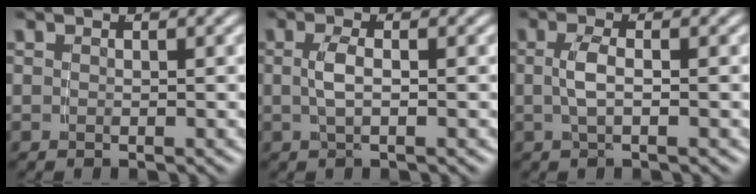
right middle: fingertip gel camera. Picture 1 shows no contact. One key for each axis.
{"total": 1.7, "fx": -0.2, "fy": 0.0, "fz": 1.7, "tx": -0.039, "ty": -0.001, "tz": 0.002}
{"total": 1.9, "fx": -0.2, "fy": 0.0, "fz": 1.9, "tx": -0.044, "ty": -0.001, "tz": 0.001}